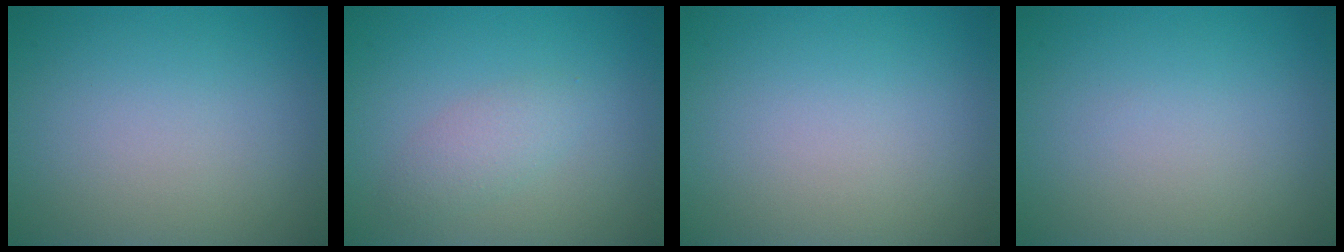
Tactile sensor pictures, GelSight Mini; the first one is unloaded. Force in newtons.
{"total": 1.9, "press": 1.9, "slide": 0.1}
{"total": 0.0}
{"total": 0.0}